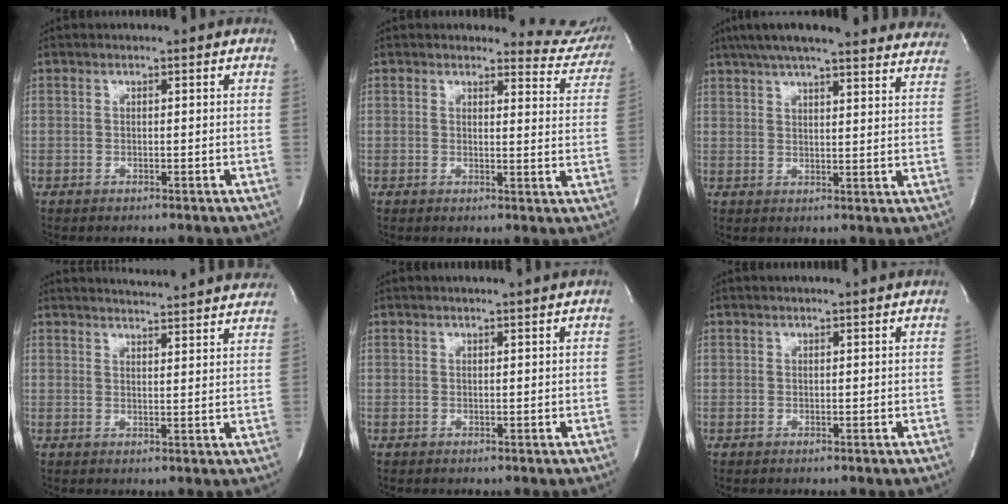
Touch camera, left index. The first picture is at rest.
{"total": 8.3, "force": [8.1, 1.6, -1.1], "torque": [0.037, -0.066, 0.058]}
{"total": 28.9, "force": [25.7, 4.0, 12.7], "torque": [-0.208, -0.013, 0.314]}
{"total": 17.3, "force": [16.6, 0.8, 4.9], "torque": [-0.073, -0.021, 0.198]}
{"total": 1.5, "force": [1.2, -0.5, 0.7], "torque": [-0.008, 0.004, 0.024]}
{"total": 1.1, "force": [0.9, -0.3, 0.5], "torque": [-0.008, 0.002, 0.022]}